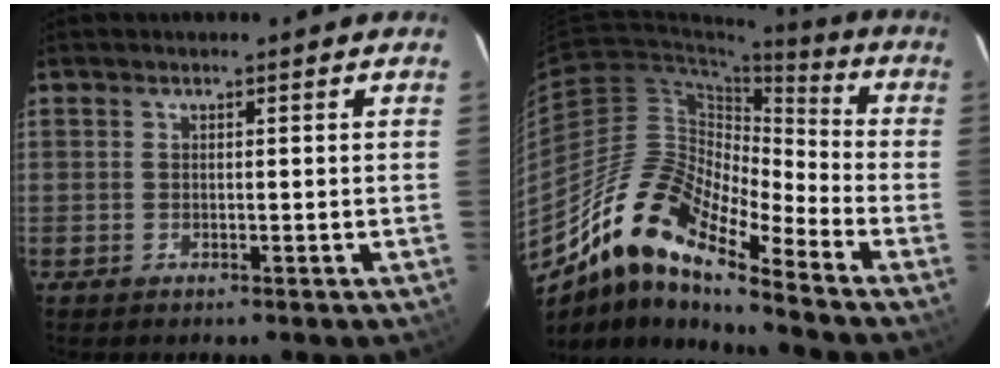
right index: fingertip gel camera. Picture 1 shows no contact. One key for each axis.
{"total": 15.4, "fx": -11.6, "fy": 3.1, "fz": 9.6, "tx": -0.157, "ty": -0.001, "tz": -0.236}